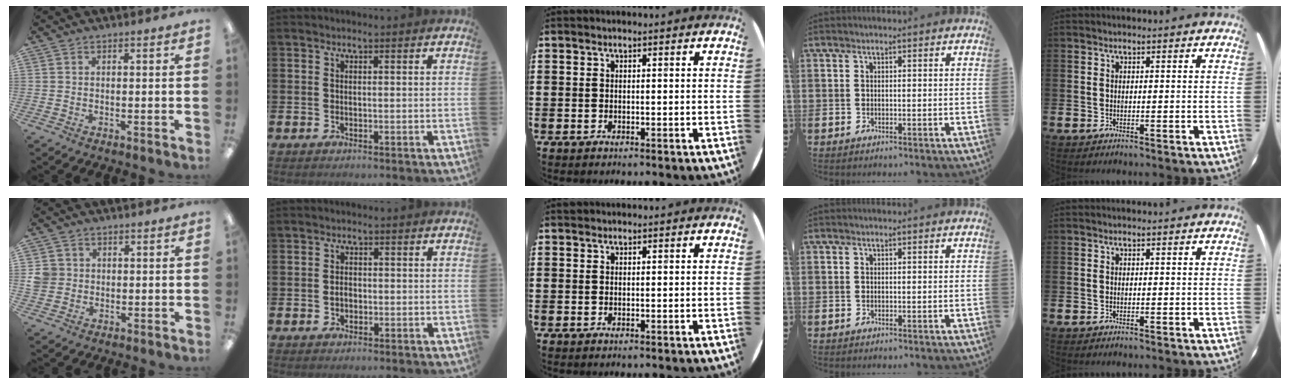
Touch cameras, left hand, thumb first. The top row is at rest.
{"thumb": {"total": 4.2, "force": [0.7, 4.0, 0.8], "torque": [-0.015, 0.006, 0.013]}, "index": {"total": 1.4, "force": [-0.2, 1.0, 0.9], "torque": [-0.007, 0.004, -0.007]}}